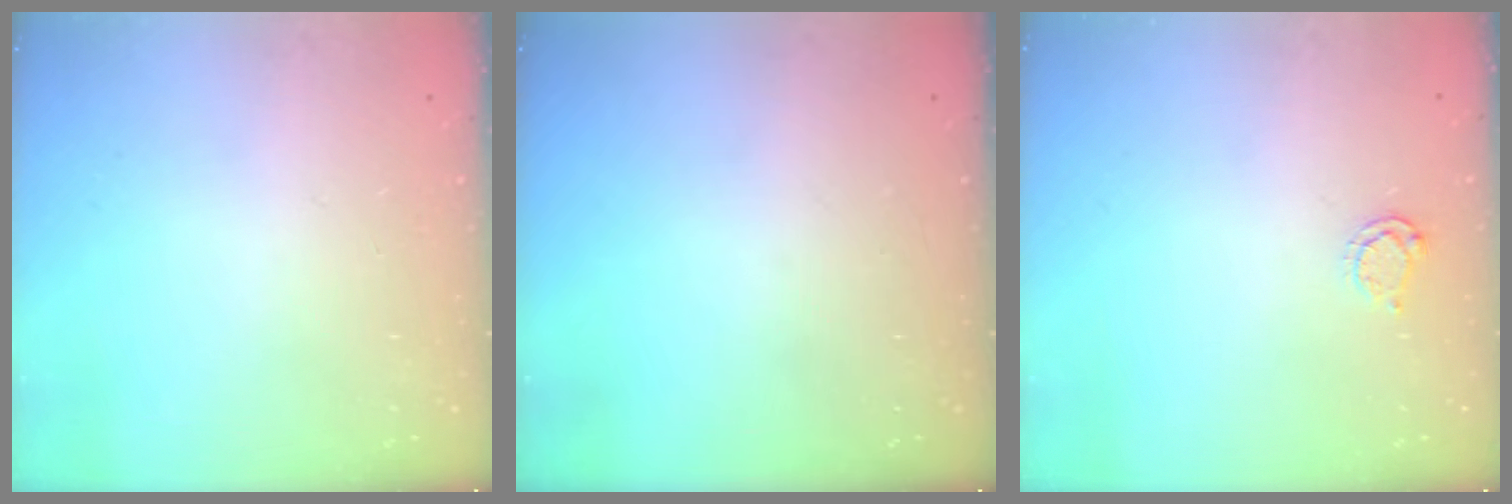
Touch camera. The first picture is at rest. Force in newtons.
{"total": 0.0}
{"total": 3.7, "press": 3.7, "slide": 0.5}